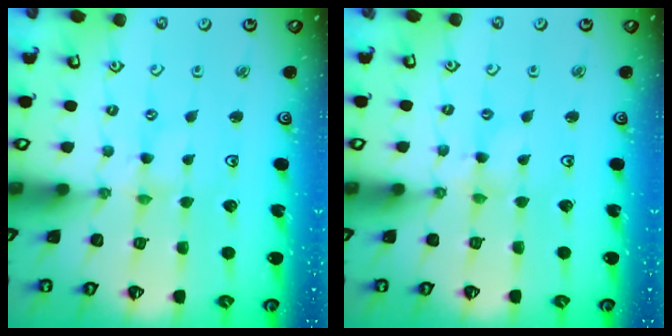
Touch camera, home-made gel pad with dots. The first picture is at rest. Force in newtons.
{"total": 0.9, "press": 0.9, "slide": 0.3}